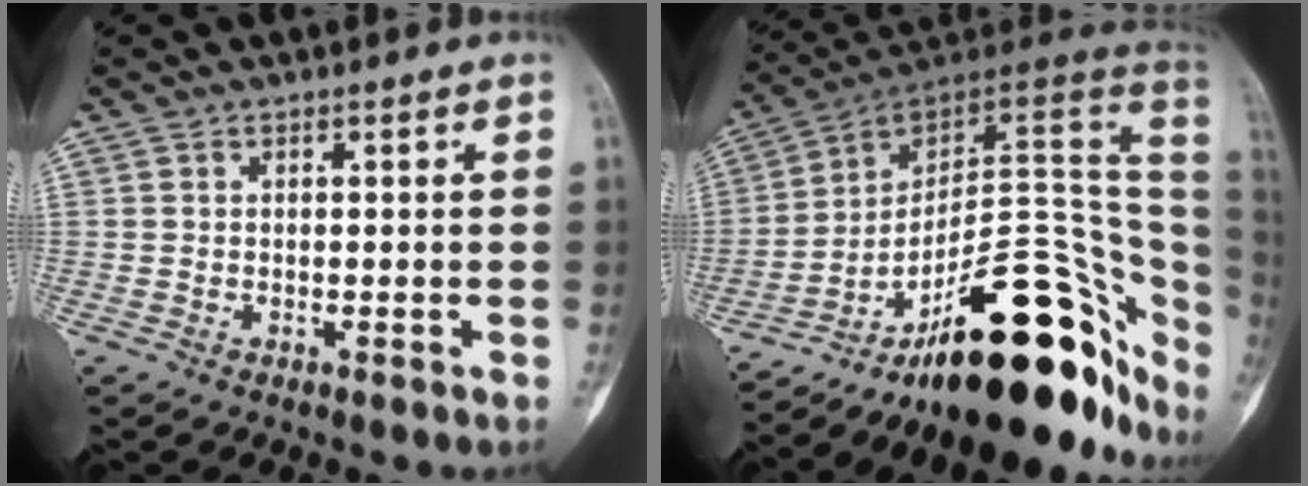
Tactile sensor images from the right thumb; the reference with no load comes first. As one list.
[{"total": 31.9, "force": [-14.5, 13.4, 25.0], "torque": [-0.222, 0.085, -0.206]}]